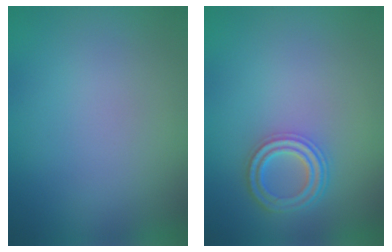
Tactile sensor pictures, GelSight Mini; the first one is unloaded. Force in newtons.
{"total": 3.6, "press": 2.9, "slide": 2.1}